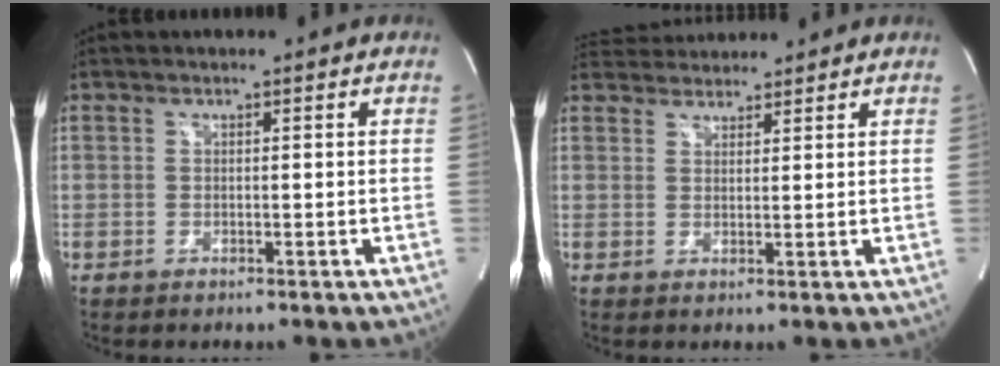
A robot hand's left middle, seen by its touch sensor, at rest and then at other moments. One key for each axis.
{"total": 5.8, "fx": 5.6, "fy": 1.3, "fz": 0.9, "tx": -0.020, "ty": 0.035, "tz": 0.093}